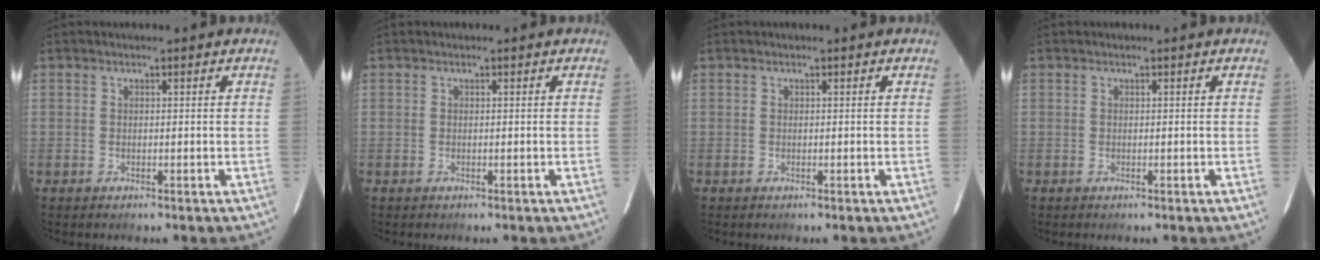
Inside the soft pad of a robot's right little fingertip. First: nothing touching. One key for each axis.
{"total": 0.0}
{"total": 0.0}
{"total": 0.0}